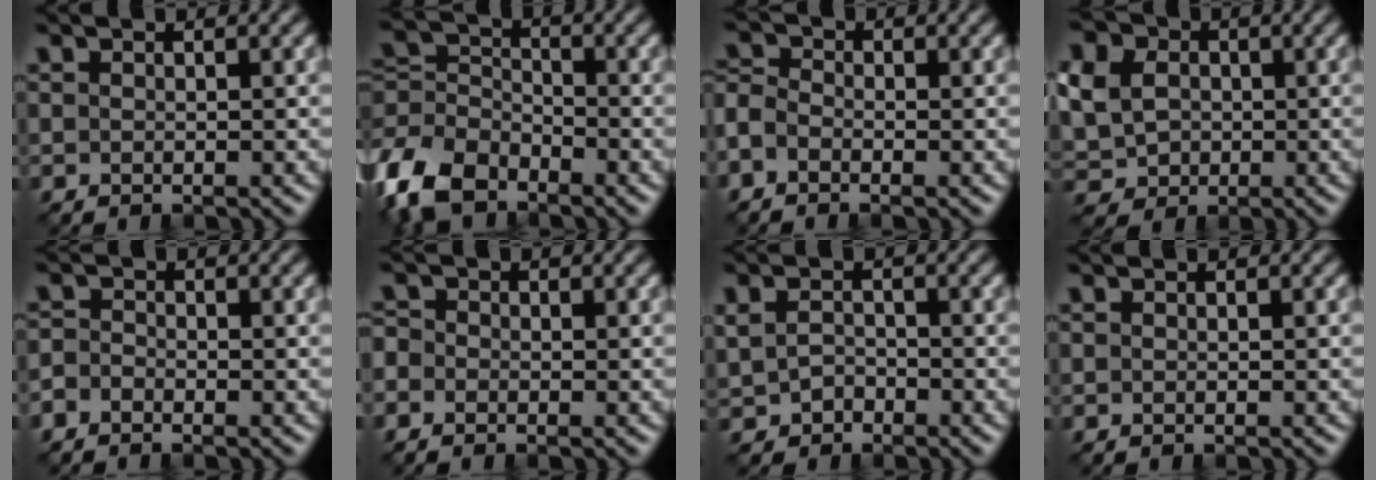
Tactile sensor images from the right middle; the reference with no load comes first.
{"total": 7.2, "force": [-4.7, 4.1, 3.6], "torque": [-0.087, 0.000, -0.109]}
{"total": 2.7, "force": [-1.4, 1.7, 1.5], "torque": [-0.041, 0.007, -0.041]}
{"total": 12.9, "force": [2.4, 11.0, 6.2], "torque": [-0.162, 0.027, 0.020]}
{"total": 1.5, "force": [-1.1, 0.8, 0.4], "torque": [-0.004, 0.007, -0.029]}
{"total": 1.5, "force": [-0.8, 1.2, 0.3], "torque": [0.000, 0.007, -0.021]}
{"total": 1.7, "force": [-0.6, 1.4, 0.8], "torque": [-0.019, 0.001, -0.013]}
{"total": 0.0}